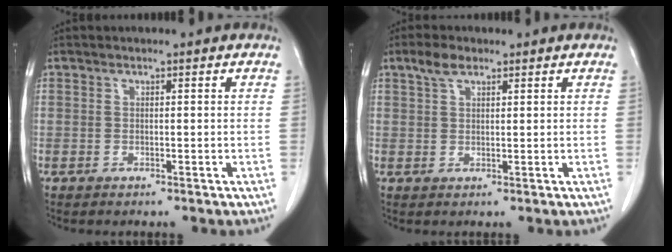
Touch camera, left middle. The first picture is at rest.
{"total": 3.0, "force": [2.0, 1.2, 1.9], "torque": [-0.043, 0.009, 0.041]}